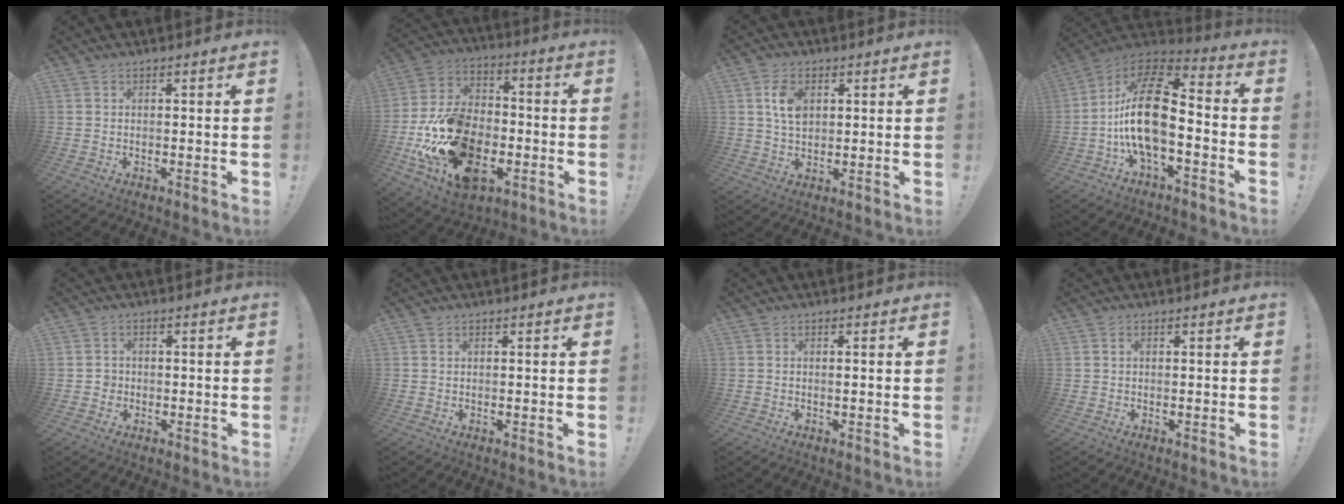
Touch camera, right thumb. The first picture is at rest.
{"total": 23.6, "force": [-8.0, 15.0, 16.5], "torque": [-0.312, 0.045, -0.125]}
{"total": 7.3, "force": [2.2, 4.8, 5.1], "torque": [-0.077, 0.000, 0.040]}
{"total": 21.1, "force": [-2.9, 10.3, 18.1], "torque": [-0.360, 0.030, -0.048]}
{"total": 2.4, "force": [-0.7, 2.2, 0.7], "torque": [-0.008, 0.003, -0.015]}
{"total": 0.0}
{"total": 0.6, "force": [0.1, -0.2, 0.5], "torque": [-0.002, -0.005, 0.000]}
{"total": 0.6, "force": [0.2, 0.4, 0.5], "torque": [-0.014, 0.004, 0.004]}